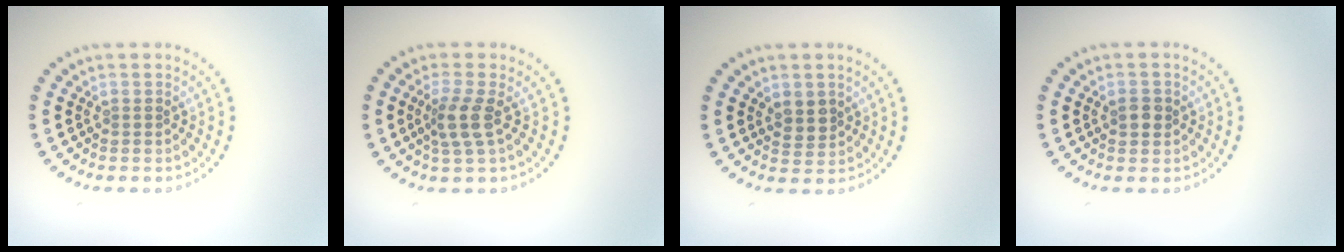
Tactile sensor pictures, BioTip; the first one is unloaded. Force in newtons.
{"total": 2.6, "press": 2.0, "slide": 1.6}
{"total": 2.0, "press": 1.8, "slide": 0.8}
{"total": 1.5, "press": 1.5, "slide": 0.1}